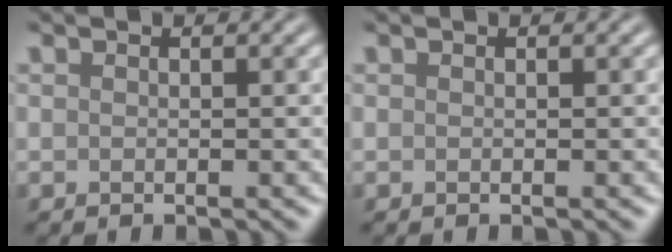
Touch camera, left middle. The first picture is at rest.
{"total": 0.0}